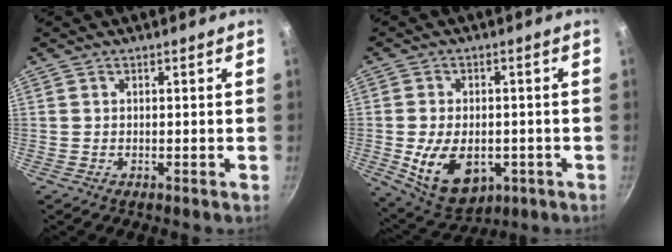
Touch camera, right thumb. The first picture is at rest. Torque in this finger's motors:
{"motor_torque": [-0.40, 0.54, 0.62, -0.90, 0.37]}